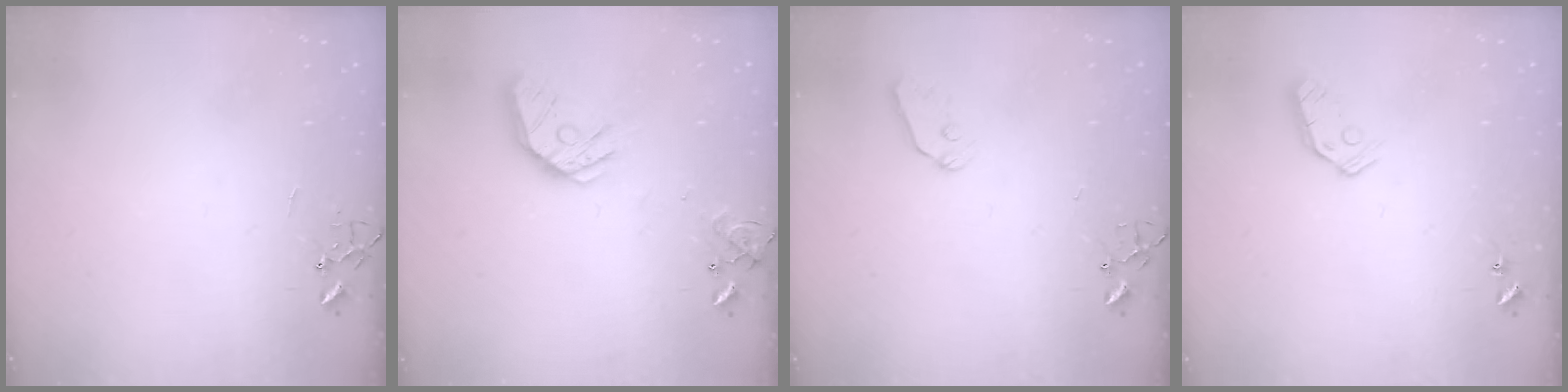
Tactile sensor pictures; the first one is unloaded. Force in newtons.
{"total": 15.8, "press": 15.5, "slide": 2.5}
{"total": 6.7, "press": 6.7, "slide": 0.8}
{"total": 7.5, "press": 7.5, "slide": 0.4}